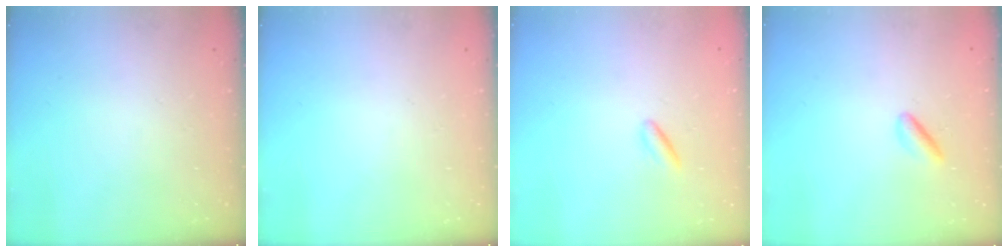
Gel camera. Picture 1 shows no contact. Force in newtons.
{"total": 0.0}
{"total": 1.7, "press": 1.5, "slide": 0.7}
{"total": 2.8, "press": 2.6, "slide": 0.9}